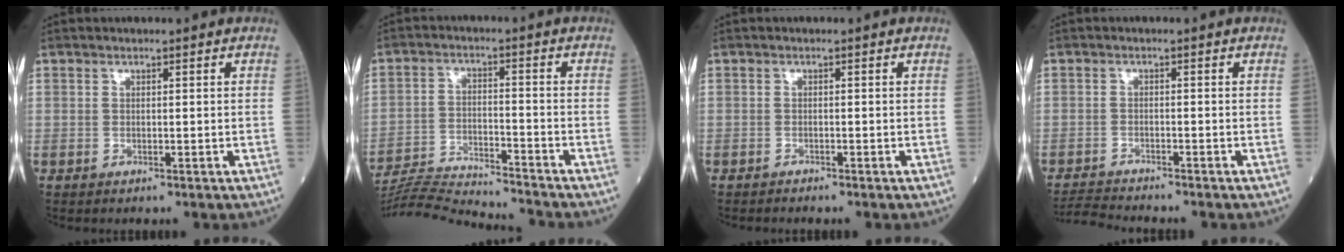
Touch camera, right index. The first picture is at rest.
{"total": 14.7, "force": [-14.2, -1.2, 3.6], "torque": [-0.059, -0.007, -0.231]}
{"total": 0.6, "force": [-0.6, 0.0, 0.0], "torque": [-0.004, -0.002, -0.010]}
{"total": 3.9, "force": [-3.8, -0.9, 0.2], "torque": [-0.004, -0.022, -0.068]}